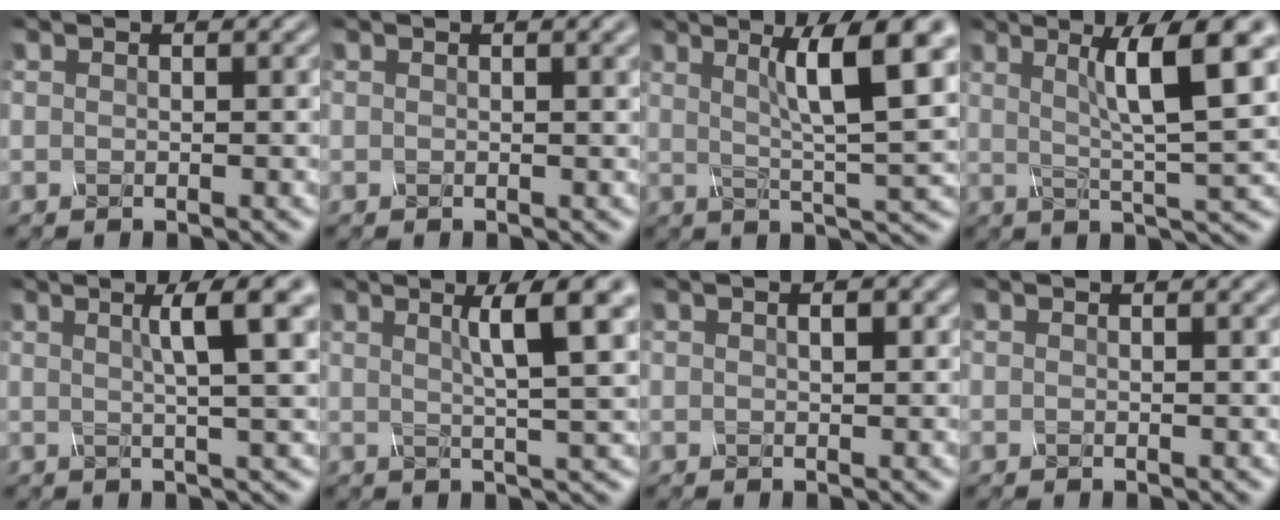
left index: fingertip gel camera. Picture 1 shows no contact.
{"total": 2.4, "force": [1.3, 0.9, 1.8], "torque": [-0.014, 0.012, 0.013]}
{"total": 8.6, "force": [2.7, 1.6, 8.0], "torque": [-0.117, 0.007, 0.052]}
{"total": 8.3, "force": [2.4, 1.4, 7.8], "torque": [-0.115, 0.006, 0.048]}
{"total": 5.7, "force": [2.0, 1.0, 5.2], "torque": [-0.060, 0.017, 0.030]}
{"total": 6.4, "force": [2.3, 1.1, 5.8], "torque": [-0.072, 0.013, 0.039]}
{"total": 1.1, "force": [0.2, 0.4, 1.0], "torque": [-0.011, -0.002, 0.007]}
{"total": 1.3, "force": [0.7, 0.5, 1.0], "torque": [-0.006, 0.006, 0.011]}